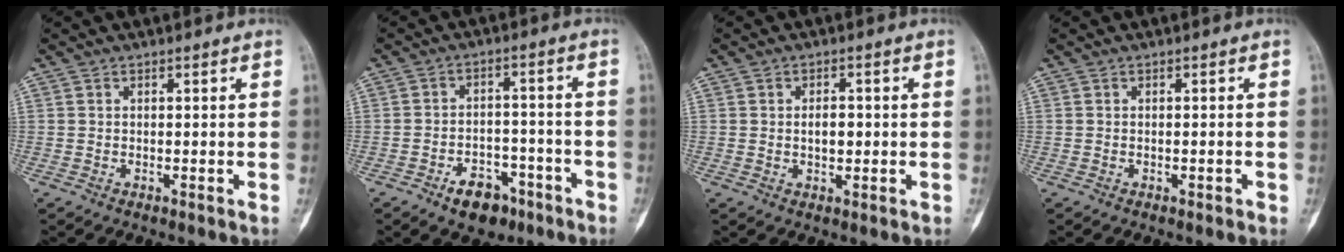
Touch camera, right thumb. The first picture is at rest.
{"total": 8.6, "force": [-5.3, 5.3, 4.2], "torque": [-0.032, 0.041, -0.078]}
{"total": 3.3, "force": [-0.1, 2.1, 2.5], "torque": [-0.026, 0.005, -0.002]}
{"total": 0.8, "force": [-0.3, 0.4, 0.6], "torque": [-0.010, 0.009, -0.003]}